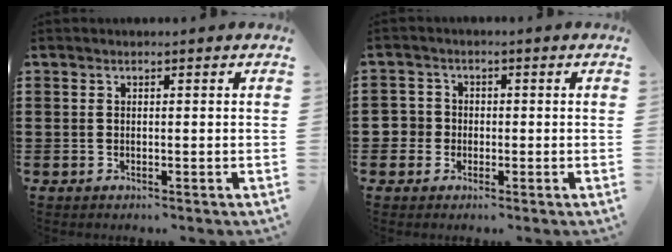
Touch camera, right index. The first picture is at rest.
{"total": 2.9, "force": [-0.8, 2.8, 0.4], "torque": [-0.029, 0.003, -0.023]}